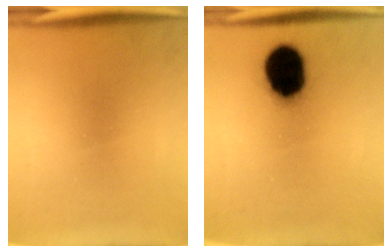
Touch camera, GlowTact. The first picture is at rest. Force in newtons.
{"total": 15.6}